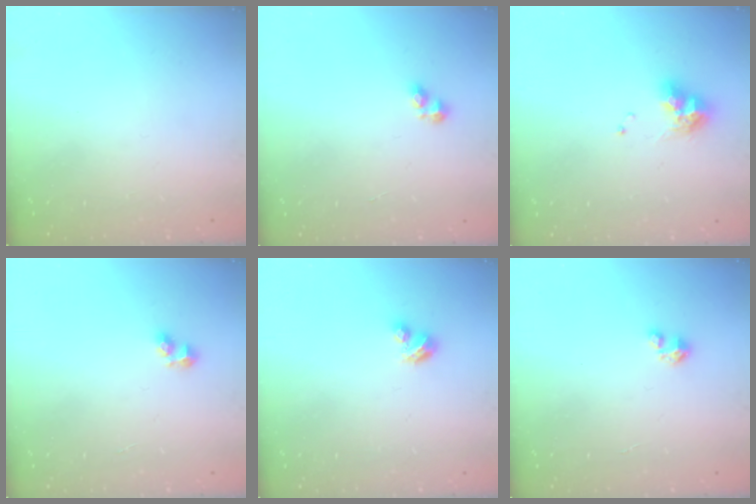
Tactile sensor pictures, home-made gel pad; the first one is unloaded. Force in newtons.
{"total": 2.7, "press": 2.6, "slide": 0.5}
{"total": 8.3, "press": 8.3, "slide": 0.8}
{"total": 3.4, "press": 3.2, "slide": 1.2}
{"total": 3.9, "press": 3.9, "slide": 0.2}
{"total": 3.3, "press": 3.3, "slide": 0.2}